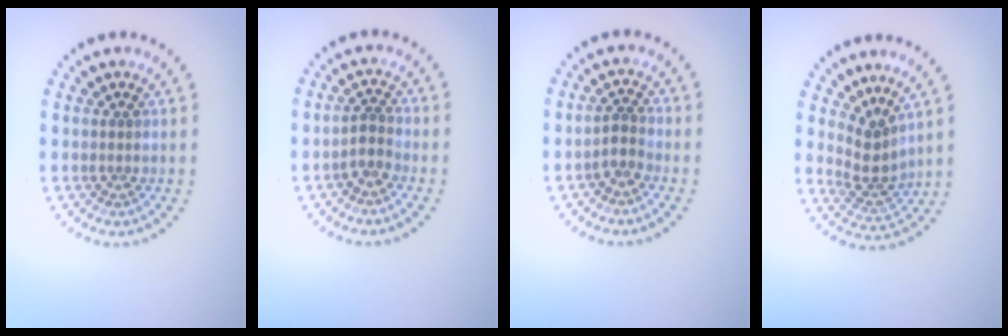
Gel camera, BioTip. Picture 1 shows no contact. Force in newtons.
{"total": 1.6, "press": 1.2, "slide": 1.1}
{"total": 1.6, "press": 1.2, "slide": 1.1}
{"total": 2.9, "press": 2.0, "slide": 2.0}